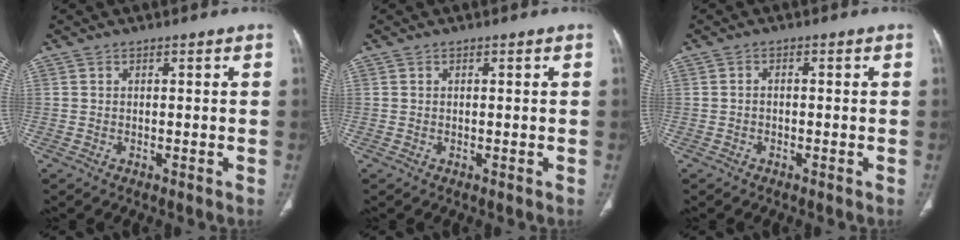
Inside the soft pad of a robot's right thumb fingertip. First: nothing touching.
{"total": 0.0}
{"total": 0.8, "force": [-0.3, 0.5, 0.6], "torque": [-0.007, 0.005, -0.008]}